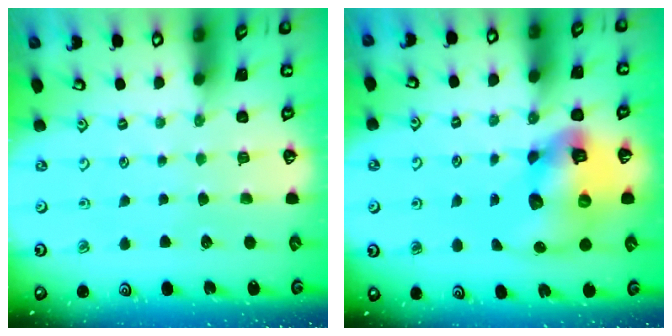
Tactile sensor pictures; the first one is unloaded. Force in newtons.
{"total": 15.1, "press": 15.0, "slide": 2.1}